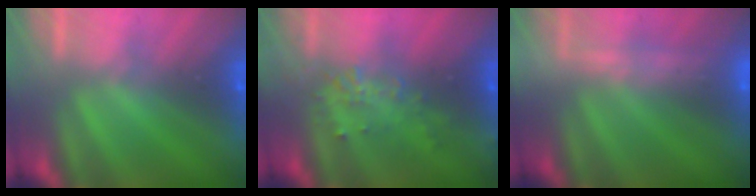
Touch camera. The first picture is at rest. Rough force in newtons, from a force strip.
{"total": 3.2}
{"total": 2.3}